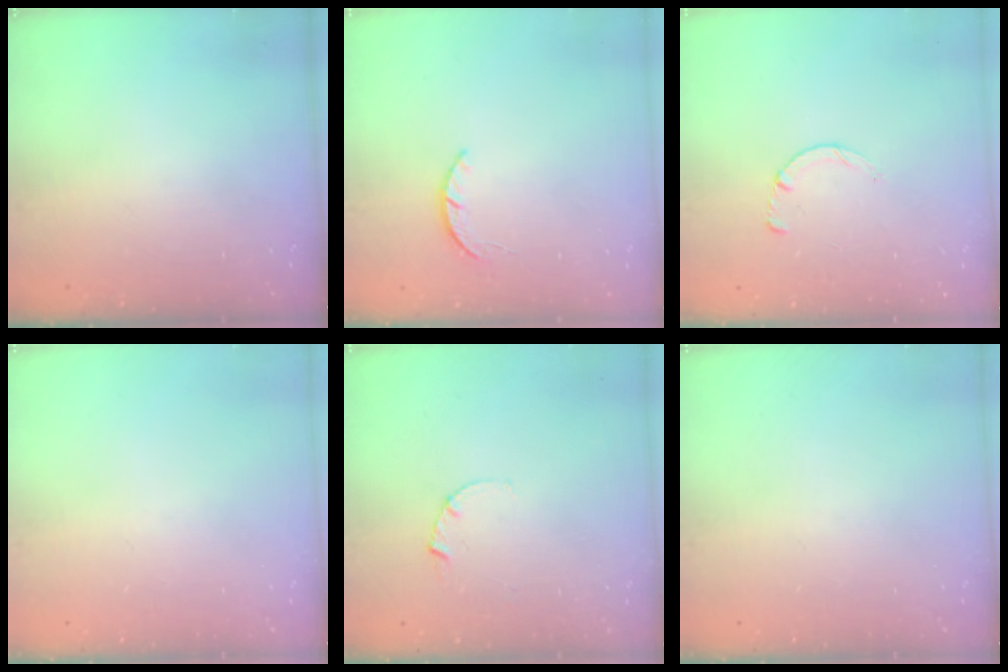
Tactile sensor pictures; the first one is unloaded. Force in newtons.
{"total": 1.9, "press": 1.9, "slide": 0.3}
{"total": 2.6, "press": 2.5, "slide": 0.3}
{"total": 0.0}
{"total": 2.5, "press": 2.5, "slide": 0.3}
{"total": 0.0}